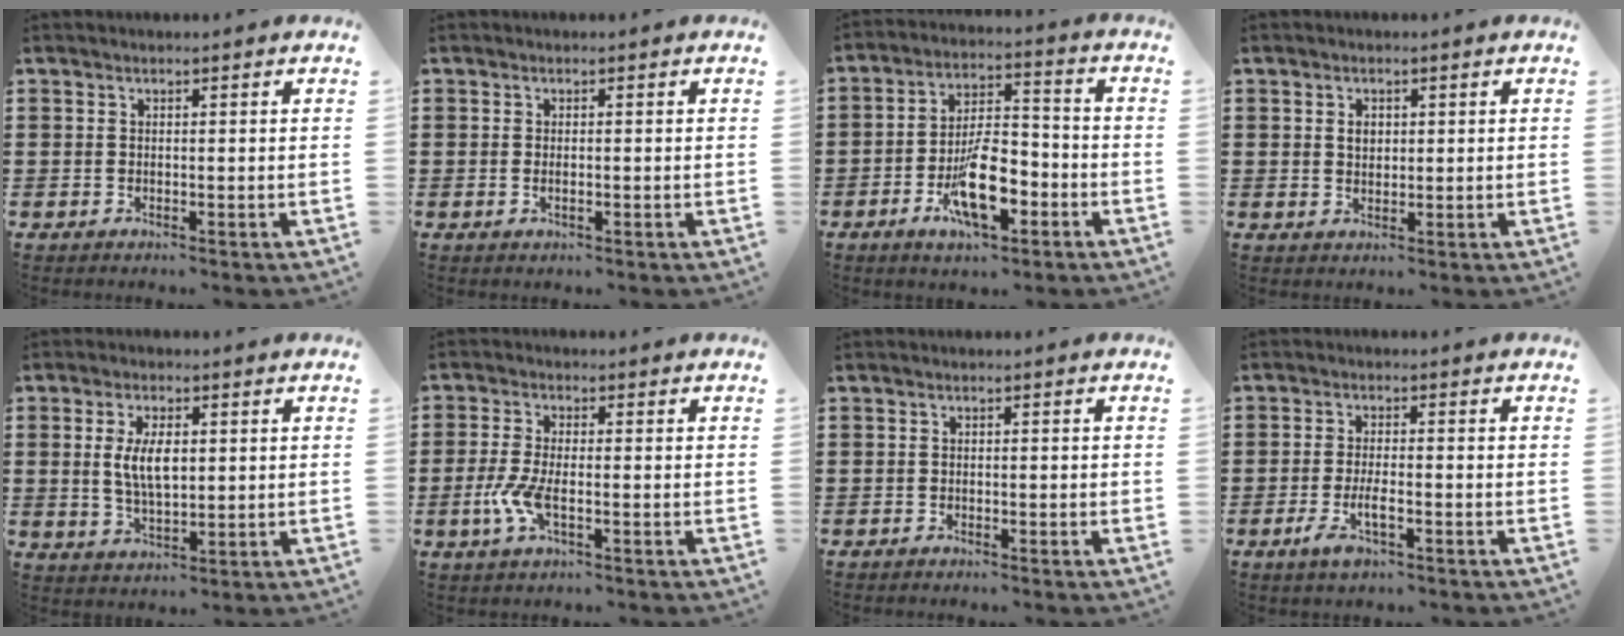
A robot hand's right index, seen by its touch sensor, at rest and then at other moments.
{"total": 1.0, "force": [-0.2, 0.3, 1.0], "torque": [-0.018, -0.001, -0.004]}
{"total": 11.2, "force": [-4.9, 4.5, 9.0], "torque": [-0.171, 0.007, -0.082]}
{"total": 2.0, "force": [0.5, 1.4, 1.3], "torque": [-0.029, 0.007, 0.009]}
{"total": 6.0, "force": [0.8, 2.7, 5.3], "torque": [-0.106, 0.003, 0.008]}
{"total": 5.1, "force": [-1.5, 1.7, 4.5], "torque": [-0.111, -0.012, -0.035]}
{"total": 0.7, "force": [-0.7, 0.1, 0.2], "torque": [-0.007, -0.004, -0.012]}
{"total": 4.3, "force": [-1.9, 1.0, 3.7], "torque": [-0.075, -0.006, -0.037]}